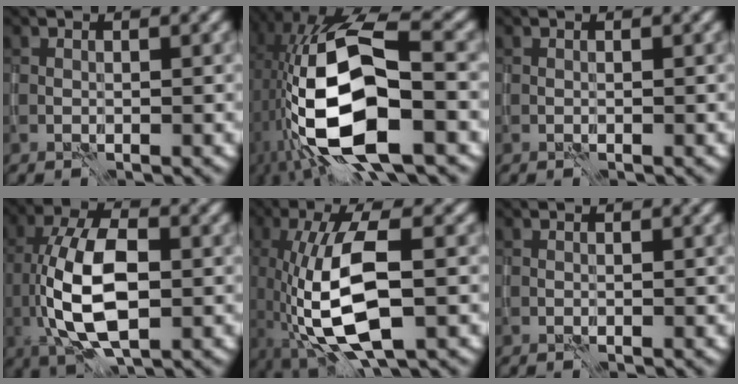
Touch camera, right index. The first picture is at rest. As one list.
[{"total": 17.1, "force": [-3.2, 7.2, 15.1], "torque": [-0.293, -0.012, -0.053]}, {"total": 0.0}, {"total": 9.9, "force": [-1.0, 4.8, 8.6], "torque": [-0.176, -0.003, -0.016]}, {"total": 9.3, "force": [-2.6, 3.3, 8.3], "torque": [-0.176, 0.000, -0.049]}, {"total": 0.0}]